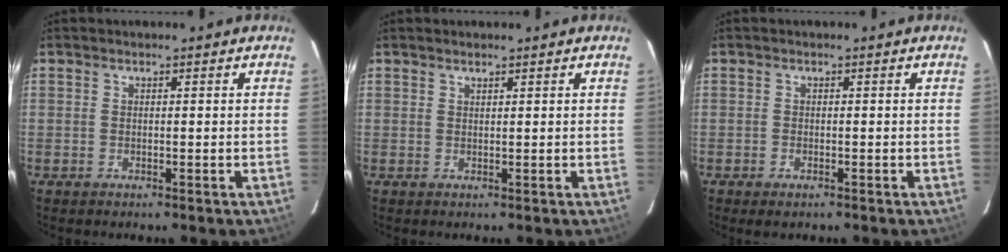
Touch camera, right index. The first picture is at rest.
{"total": 0.7, "force": [0.6, 0.1, 0.2], "torque": [-0.005, 0.001, 0.012]}
{"total": 1.4, "force": [-0.9, 0.6, 0.7], "torque": [-0.014, -0.005, -0.017]}